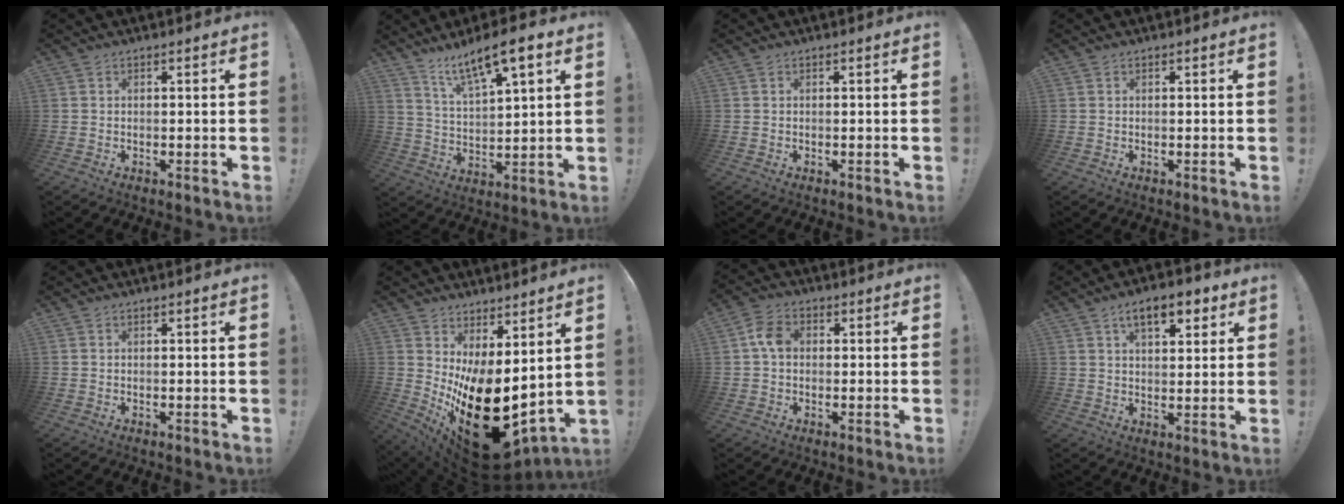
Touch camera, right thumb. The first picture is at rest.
{"total": 11.5, "force": [8.2, 2.6, 7.6], "torque": [-0.129, -0.045, 0.137]}
{"total": 0.0}
{"total": 0.0}
{"total": 0.0}
{"total": 20.9, "force": [-4.6, 10.5, 17.5], "torque": [-0.271, 0.005, -0.053]}
{"total": 6.1, "force": [0.3, 4.4, 4.3], "torque": [-0.081, 0.015, 0.007]}
{"total": 9.4, "force": [5.1, 4.1, 6.7], "torque": [-0.091, -0.012, 0.088]}